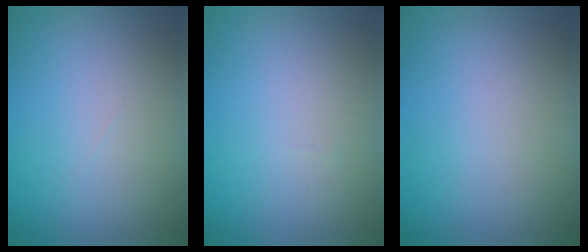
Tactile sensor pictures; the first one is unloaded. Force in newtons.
{"total": 0.0}
{"total": 0.0}